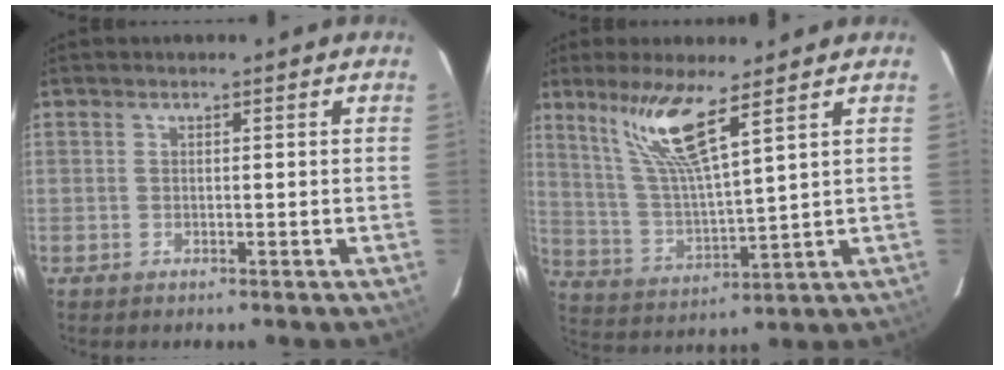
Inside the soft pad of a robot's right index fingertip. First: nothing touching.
{"total": 11.2, "force": [7.3, 0.5, 8.5], "torque": [-0.161, 0.003, 0.156]}